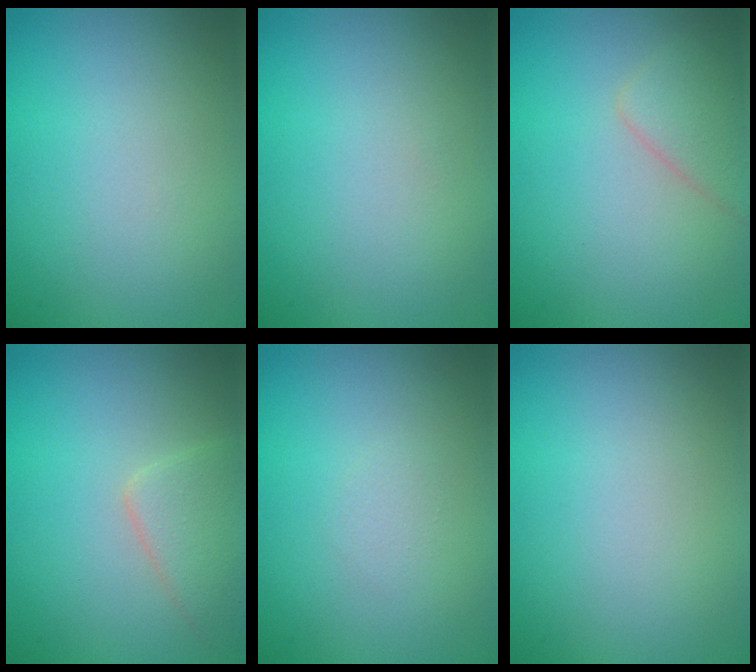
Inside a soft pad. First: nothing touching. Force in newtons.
{"total": 0.0}
{"total": 2.5, "press": 2.5, "slide": 0.2}
{"total": 2.5, "press": 2.5, "slide": 0.2}
{"total": 0.7, "press": 0.7, "slide": 0.0}
{"total": 0.0}